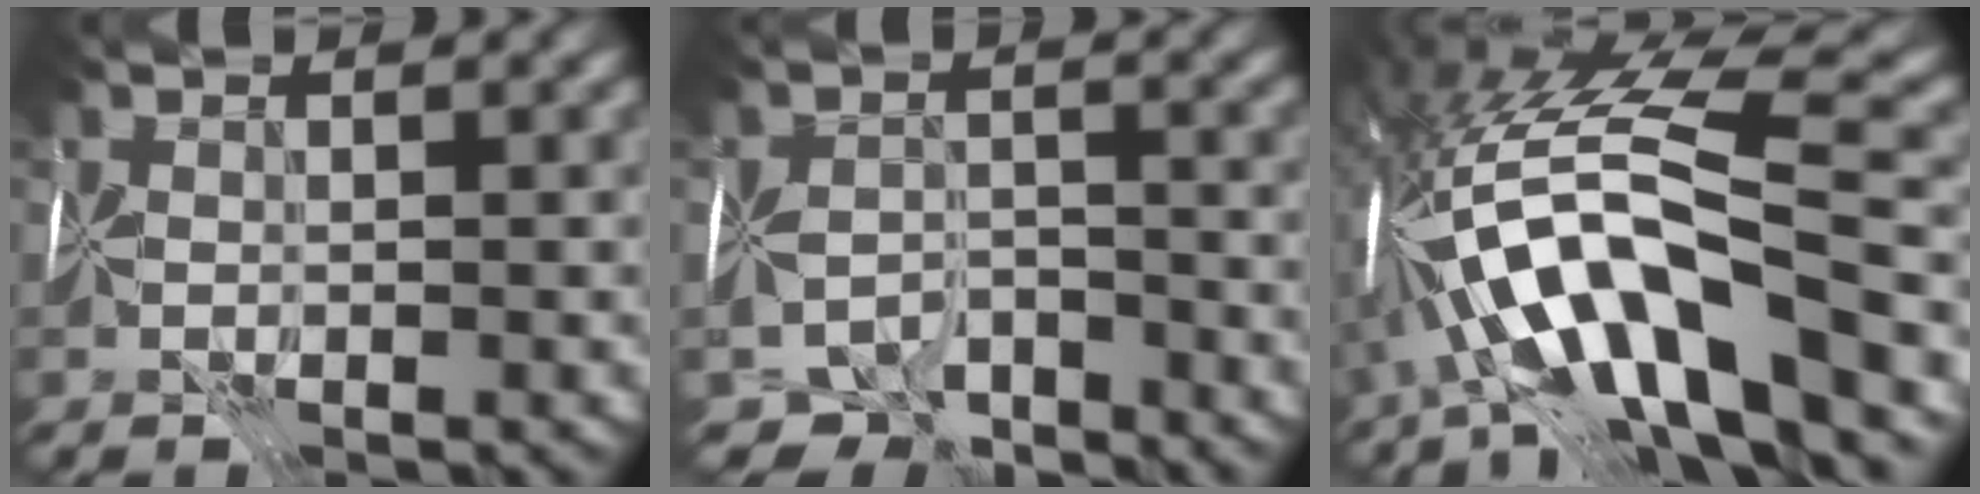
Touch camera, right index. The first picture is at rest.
{"total": 5.3, "force": [-4.7, 2.2, 0.9], "torque": [-0.005, -0.013, -0.083]}
{"total": 14.0, "force": [-4.7, 3.8, 12.6], "torque": [-0.218, 0.025, -0.073]}